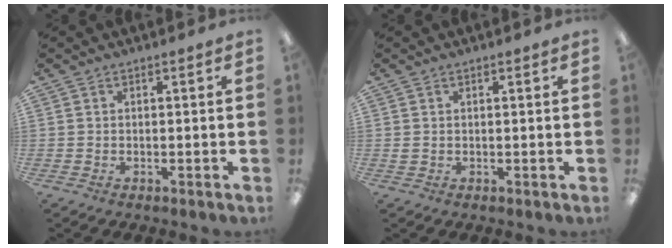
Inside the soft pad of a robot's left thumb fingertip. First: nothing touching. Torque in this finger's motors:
{"motor_torque": [-0.15, 0.01, -0.17, -0.31, 0.00]}